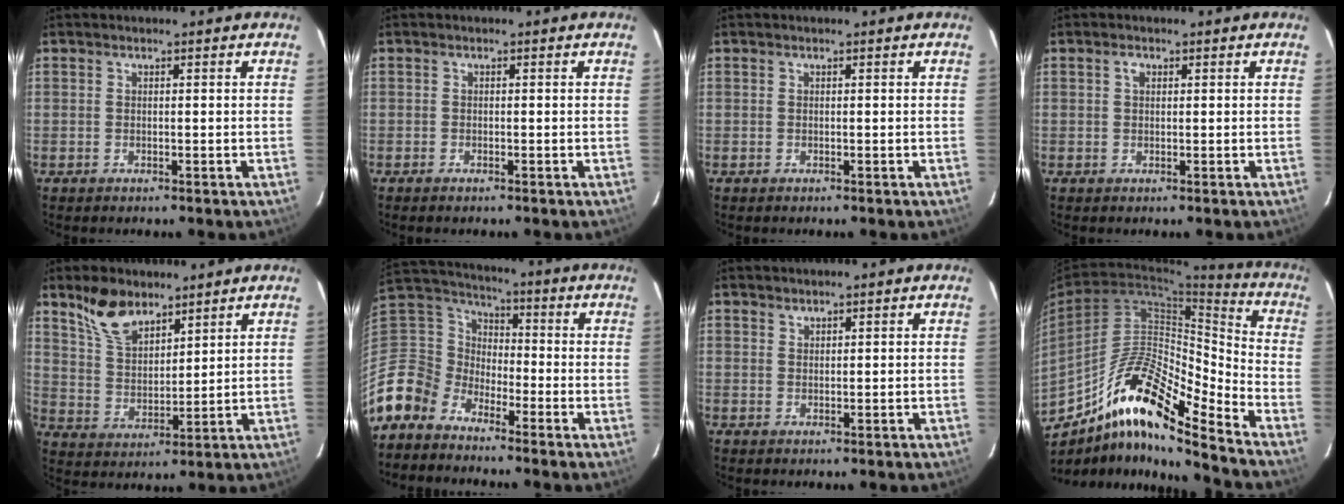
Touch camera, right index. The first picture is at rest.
{"total": 0.6, "force": [-0.5, 0.2, 0.2], "torque": [-0.007, -0.002, -0.011]}
{"total": 0.0}
{"total": 1.2, "force": [0.4, 0.8, 0.7], "torque": [-0.014, 0.005, 0.007]}
{"total": 9.4, "force": [7.1, 4.3, 4.5], "torque": [-0.084, 0.012, 0.144]}
{"total": 10.6, "force": [-7.6, 7.2, 1.7], "torque": [-0.076, 0.031, -0.178]}
{"total": 0.9, "force": [0.9, 0.2, 0.0], "torque": [-0.001, 0.001, 0.018]}
{"total": 16.5, "force": [-11.3, 2.9, 11.6], "torque": [-0.203, 0.012, -0.213]}